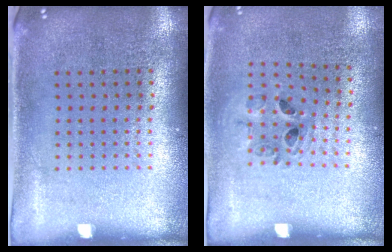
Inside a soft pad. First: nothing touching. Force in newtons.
{"total": 0.9, "press": 0.8, "slide": 0.3}